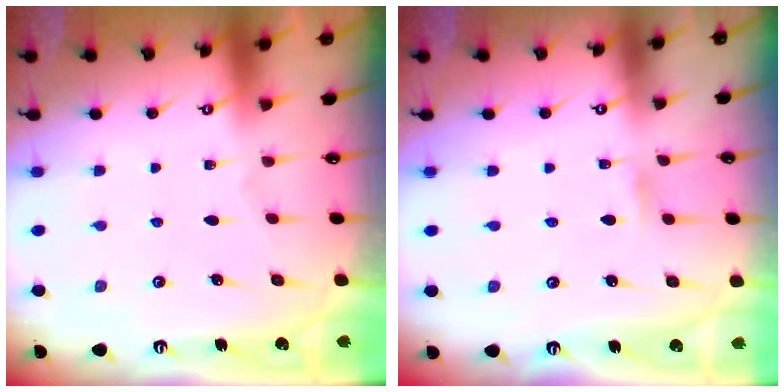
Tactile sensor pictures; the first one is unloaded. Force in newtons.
{"total": 1.3, "press": 1.3, "slide": 0.1}